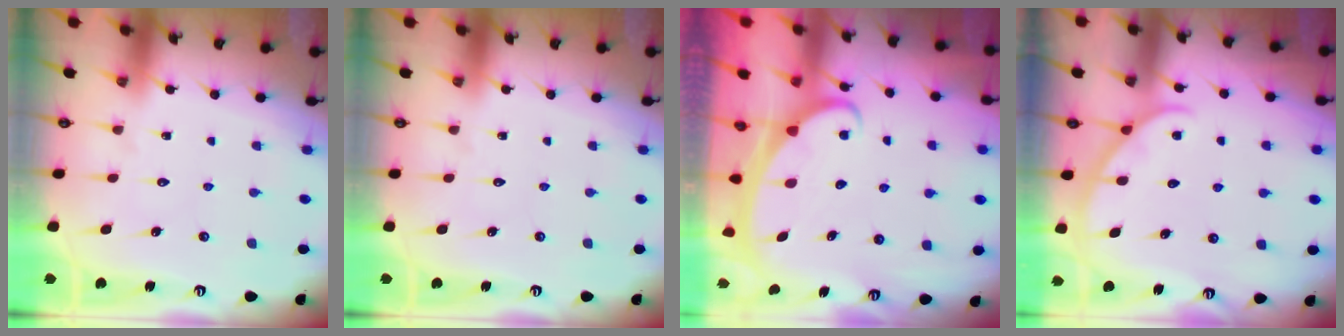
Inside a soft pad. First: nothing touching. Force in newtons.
{"total": 0.0}
{"total": 2.3, "press": 2.3, "slide": 0.4}
{"total": 2.8, "press": 2.8, "slide": 0.3}